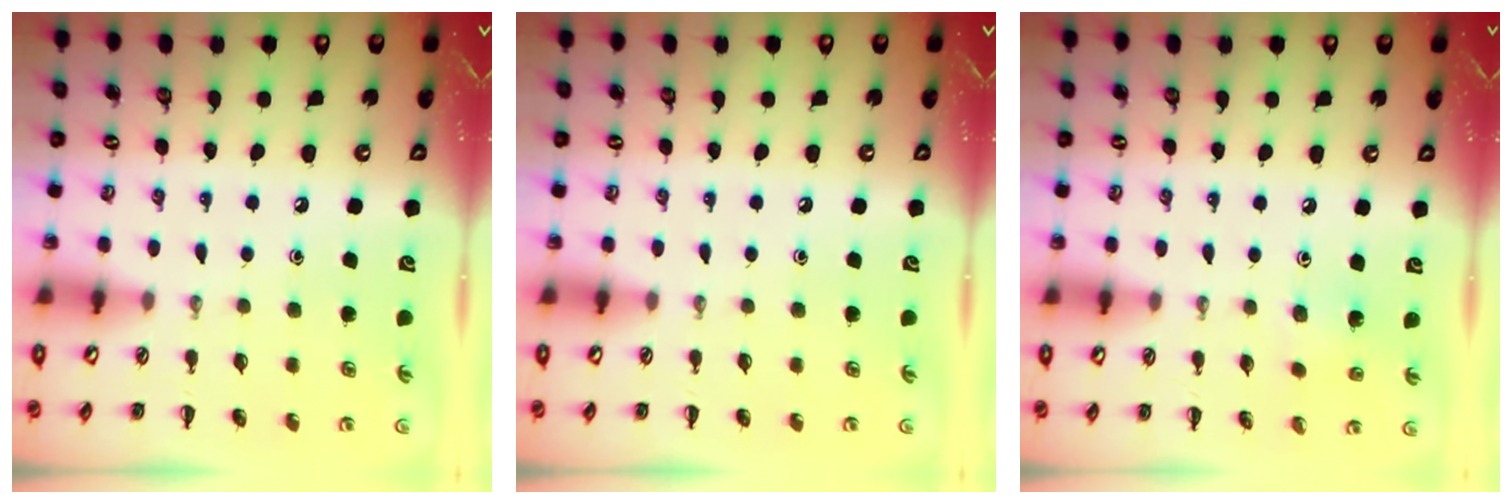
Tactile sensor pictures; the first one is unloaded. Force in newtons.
{"total": 0.0}
{"total": 2.4, "press": 2.4, "slide": 0.6}